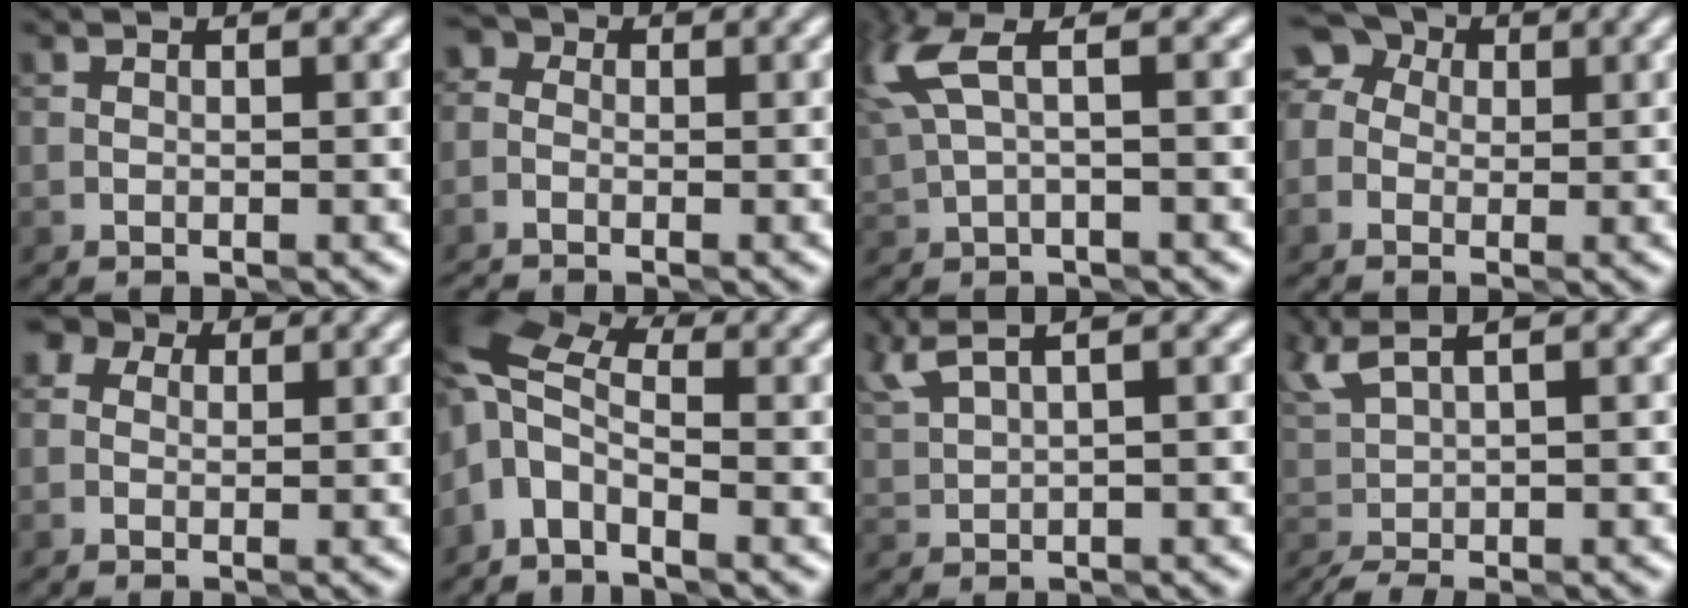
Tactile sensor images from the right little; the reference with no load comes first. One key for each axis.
{"total": 2.5, "fx": -1.5, "fy": 1.8, "fz": 0.9, "tx": -0.006, "ty": 0.009, "tz": -0.036}
{"total": 4.2, "fx": 1.7, "fy": 1.2, "fz": 3.6, "tx": -0.093, "ty": 0.012, "tz": 0.035}
{"total": 5.2, "fx": 0.8, "fy": 4.5, "fz": 2.3, "tx": -0.040, "ty": 0.031, "tz": -0.021}
{"total": 3.6, "fx": 1.7, "fy": 2.7, "fz": 1.7, "tx": -0.009, "ty": 0.024, "tz": -0.013}
{"total": 5.1, "fx": -1.0, "fy": 3.0, "fz": 4.0, "tx": -0.085, "ty": 0.011, "tz": -0.037}
{"total": 4.6, "fx": 3.4, "fy": 1.4, "fz": 2.8, "tx": -0.068, "ty": 0.030, "tz": 0.055}
{"total": 5.7, "fx": 1.0, "fy": 2.1, "fz": 5.2, "tx": -0.096, "ty": 0.003, "tz": 0.030}